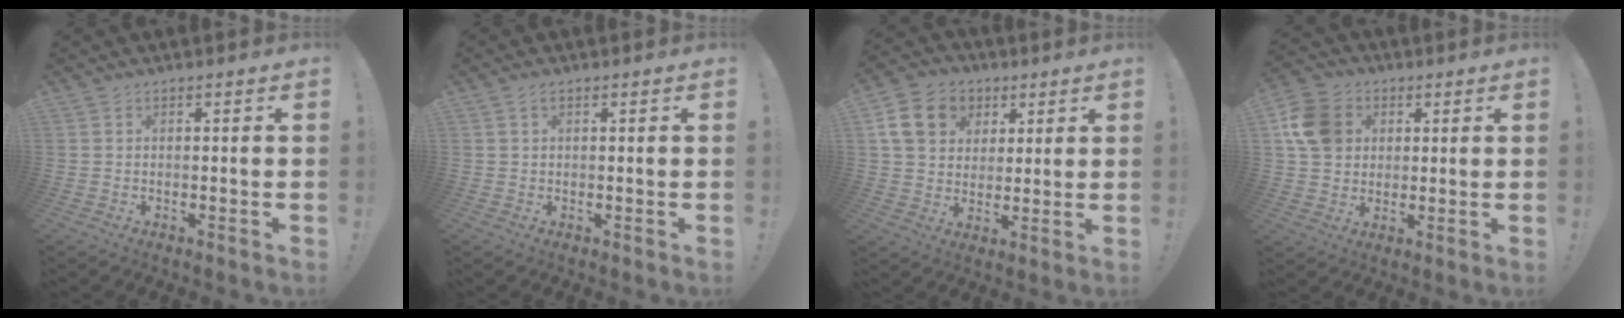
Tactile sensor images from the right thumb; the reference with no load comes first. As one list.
[{"total": 1.6, "force": [0.8, 0.8, 1.1], "torque": [-0.017, 0.000, 0.014]}, {"total": 14.2, "force": [5.4, 11.5, 6.3], "torque": [-0.085, -0.016, 0.111]}, {"total": 11.7, "force": [3.3, 9.9, 5.2], "torque": [-0.077, -0.006, 0.069]}]